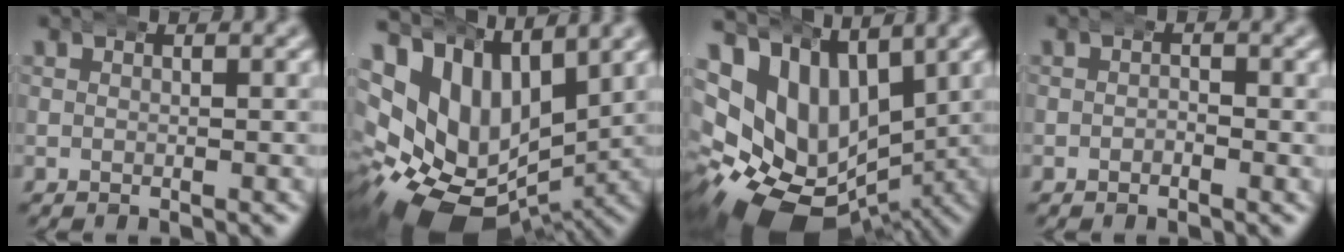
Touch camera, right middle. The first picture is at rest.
{"total": 17.8, "force": [-0.3, 14.1, 10.9], "torque": [-0.239, -0.059, 0.015]}
{"total": 18.8, "force": [-1.9, 14.9, 11.3], "torque": [-0.240, -0.066, -0.008]}
{"total": 0.6, "force": [-0.5, 0.3, 0.1], "torque": [0.004, -0.002, -0.009]}